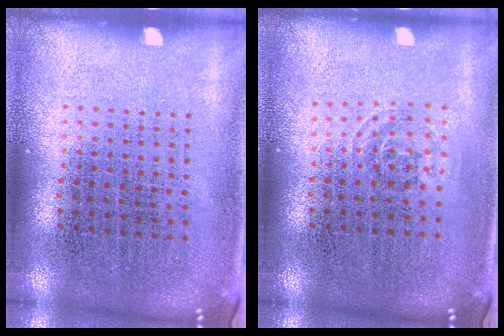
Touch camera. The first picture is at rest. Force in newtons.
{"total": 0.8, "press": 0.6, "slide": 0.5}